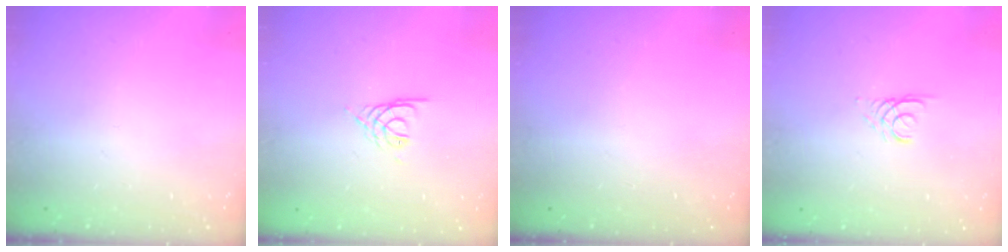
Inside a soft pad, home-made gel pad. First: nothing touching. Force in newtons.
{"total": 3.4, "press": 3.4, "slide": 0.6}
{"total": 0.0}
{"total": 2.6, "press": 2.6, "slide": 0.3}